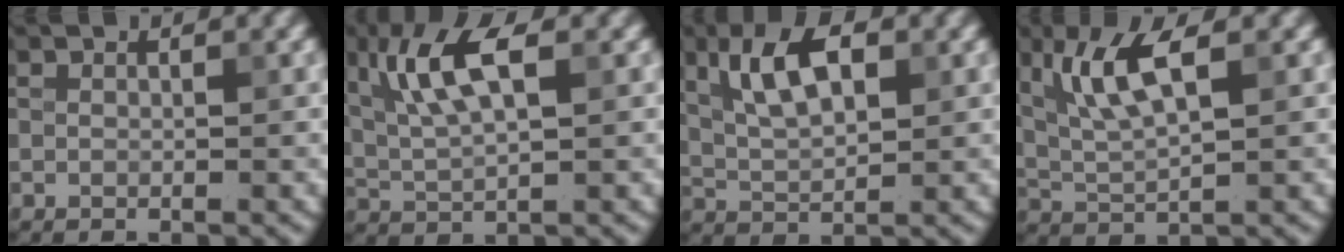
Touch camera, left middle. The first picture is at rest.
{"total": 6.3, "force": [2.1, 2.2, 5.5], "torque": [-0.110, 0.009, 0.039]}
{"total": 5.8, "force": [2.0, 2.6, 4.8], "torque": [-0.091, 0.006, 0.036]}
{"total": 5.7, "force": [2.2, 1.7, 5.0], "torque": [-0.101, 0.001, 0.045]}